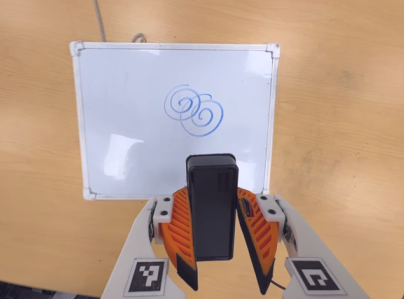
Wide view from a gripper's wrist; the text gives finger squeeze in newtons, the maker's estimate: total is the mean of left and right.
{"total": 5.6, "left": 5.7, "right": 5.6}